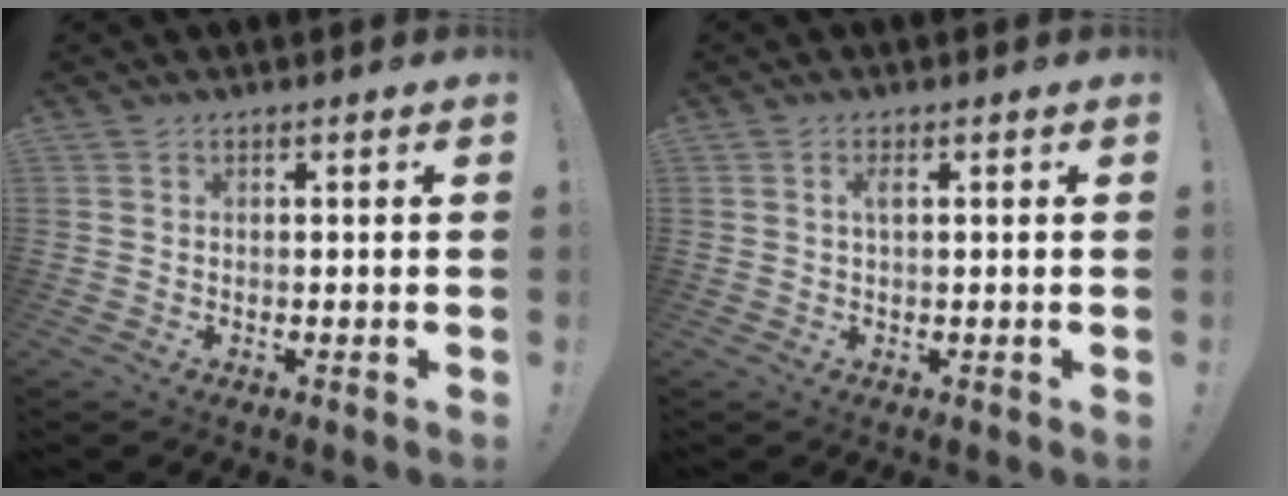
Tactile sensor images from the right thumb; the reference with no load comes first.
{"total": 1.8, "force": [0.4, 0.3, 1.7], "torque": [-0.036, 0.003, 0.006]}